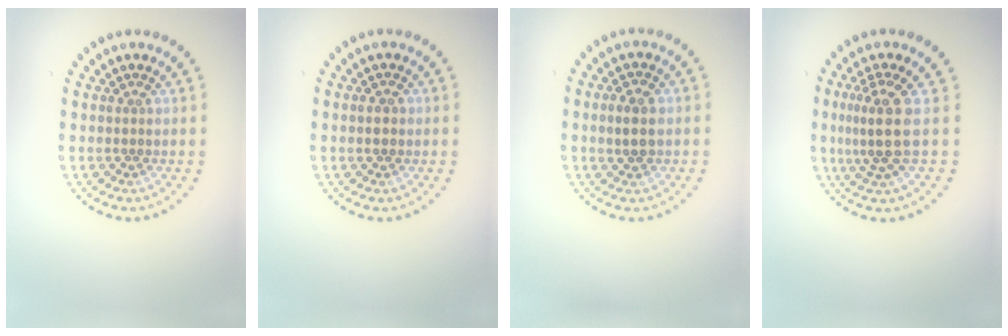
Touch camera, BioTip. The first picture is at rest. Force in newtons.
{"total": 1.7, "press": 1.7, "slide": 0.1}
{"total": 2.3, "press": 2.3, "slide": 0.3}
{"total": 3.5, "press": 2.6, "slide": 2.3}